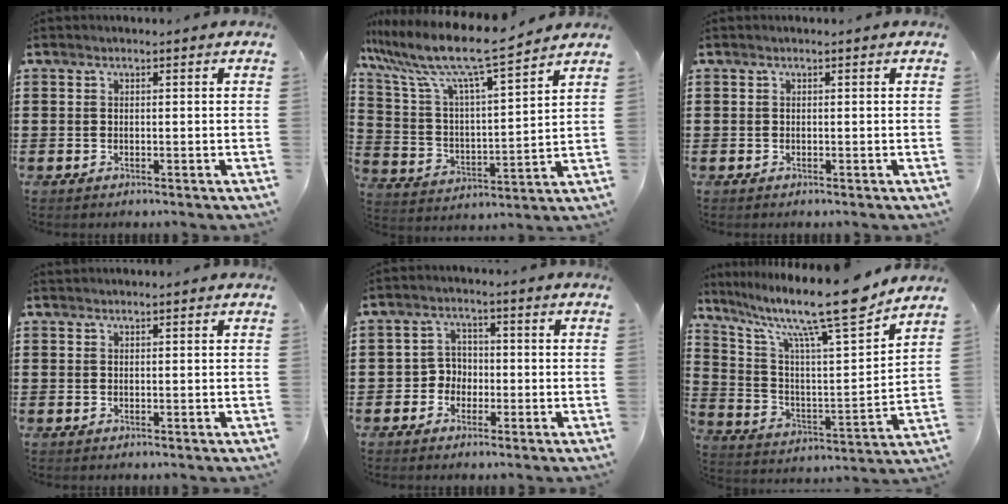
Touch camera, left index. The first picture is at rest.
{"total": 10.0, "force": [8.5, 0.6, 5.3], "torque": [-0.139, -0.053, 0.139]}
{"total": 0.0}
{"total": 0.6, "force": [0.6, 0.0, 0.0], "torque": [-0.002, 0.000, 0.011]}
{"total": 3.3, "force": [-1.3, 2.9, 0.9], "torque": [-0.029, 0.007, -0.031]}
{"total": 15.2, "force": [12.0, 1.7, 9.1], "torque": [-0.185, -0.077, 0.190]}